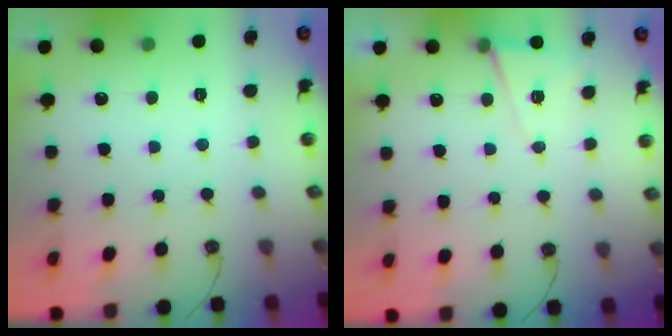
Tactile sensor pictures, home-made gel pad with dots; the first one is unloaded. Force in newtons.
{"total": 7.7, "press": 6.0, "slide": 4.8}